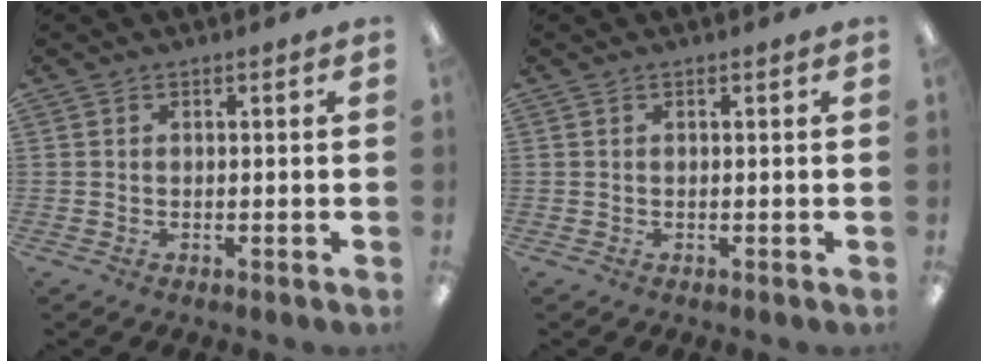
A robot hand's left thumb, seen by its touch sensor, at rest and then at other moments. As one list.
[{"total": 0.0}]